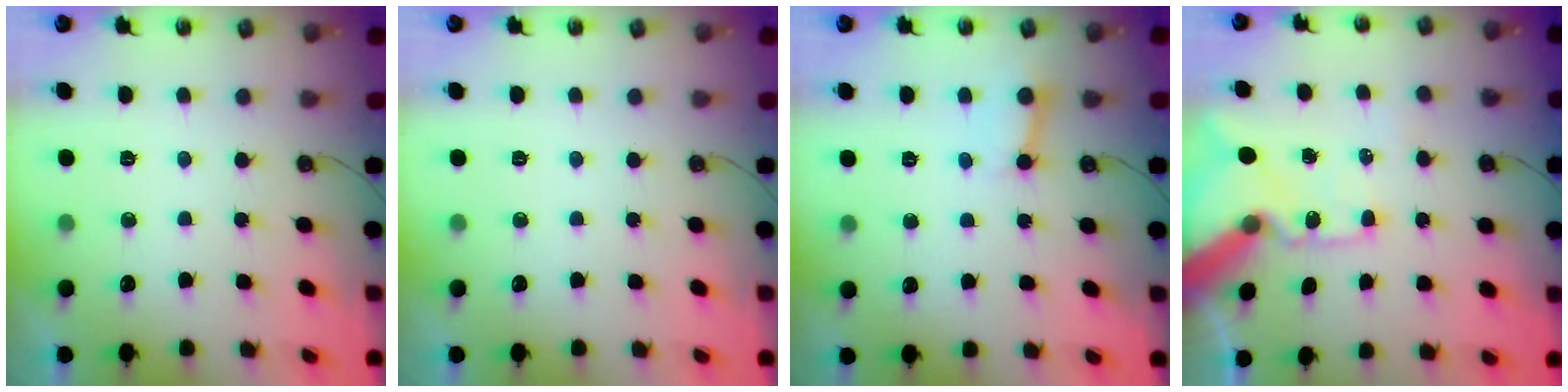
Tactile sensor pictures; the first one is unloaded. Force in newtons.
{"total": 0.0}
{"total": 5.8, "press": 5.8, "slide": 0.5}
{"total": 15.3, "press": 15.1, "slide": 2.4}